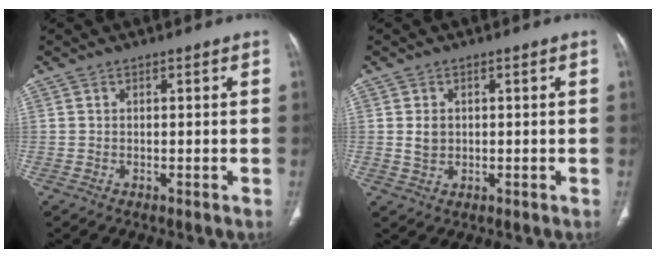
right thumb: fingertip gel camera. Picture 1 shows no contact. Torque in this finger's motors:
{"motor_torque": [0.38, 0.38, -0.27, 0.16, 0.00]}